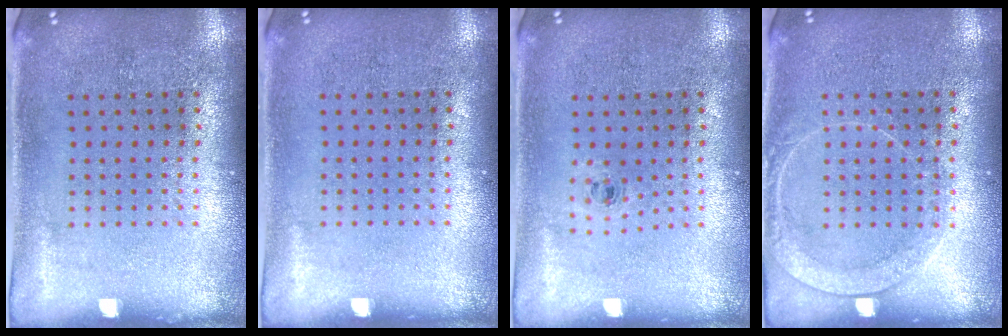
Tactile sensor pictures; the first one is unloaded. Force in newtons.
{"total": 0.0}
{"total": 0.6, "press": 0.3, "slide": 0.5}
{"total": 1.7, "press": 1.7, "slide": 0.3}